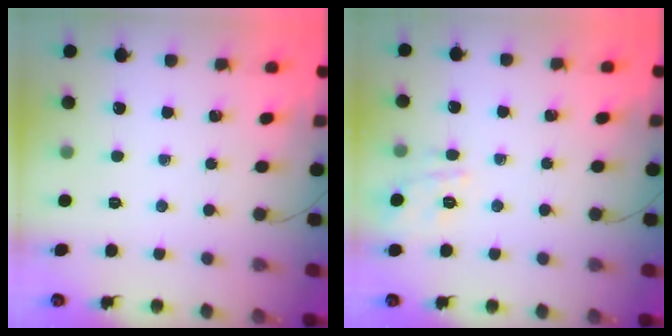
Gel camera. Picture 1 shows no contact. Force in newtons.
{"total": 2.9, "press": 2.7, "slide": 1.2}